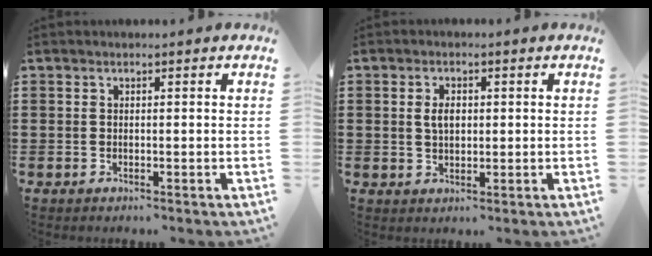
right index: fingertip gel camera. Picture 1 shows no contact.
{"total": 2.9, "force": [0.4, 1.7, 2.4], "torque": [-0.049, 0.008, 0.006]}